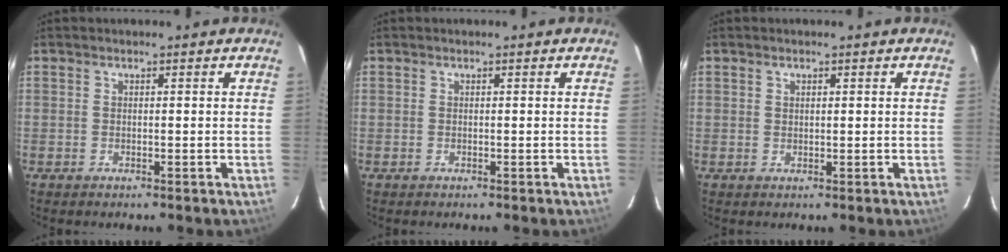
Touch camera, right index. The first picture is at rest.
{"total": 0.0}
{"total": 0.8, "force": [0.5, 0.5, 0.4], "torque": [-0.006, 0.003, 0.009]}